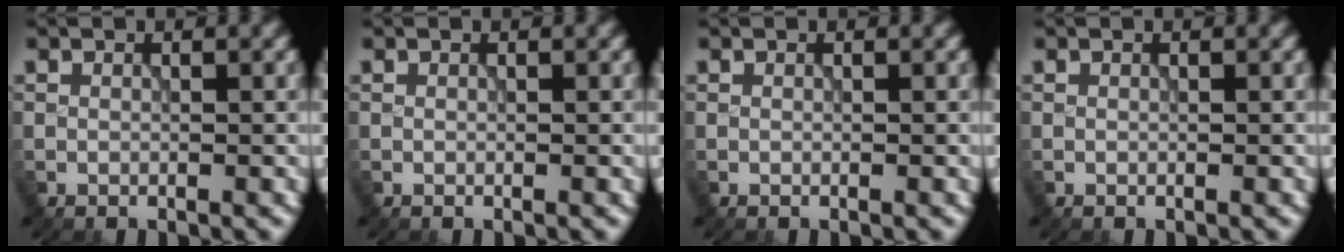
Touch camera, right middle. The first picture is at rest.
{"total": 0.0}
{"total": 0.0}
{"total": 0.0}